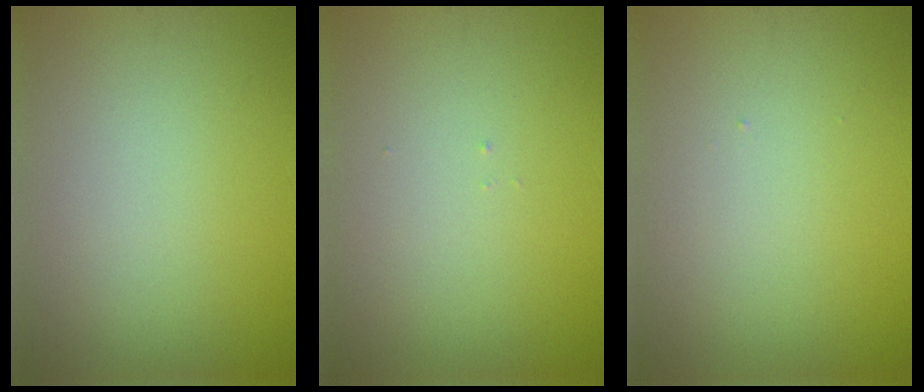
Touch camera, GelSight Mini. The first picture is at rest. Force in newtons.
{"total": 0.0}
{"total": 0.0}